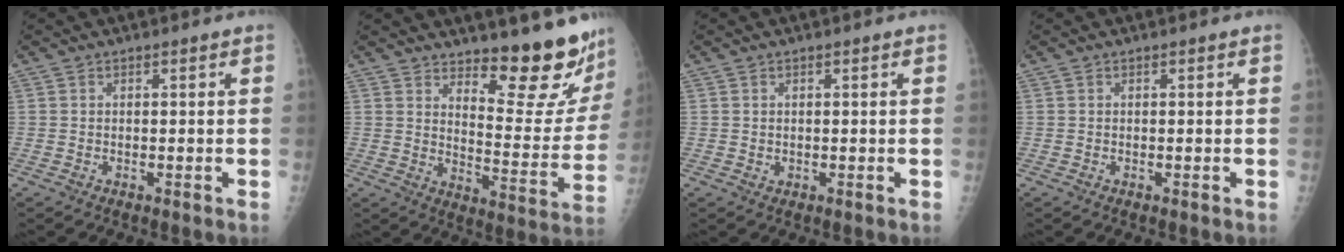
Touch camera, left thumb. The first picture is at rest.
{"total": 15.6, "force": [13.2, 3.4, 7.6], "torque": [-0.060, -0.142, 0.180]}
{"total": 0.9, "force": [0.4, 0.7, 0.4], "torque": [-0.002, -0.003, 0.007]}
{"total": 0.0}